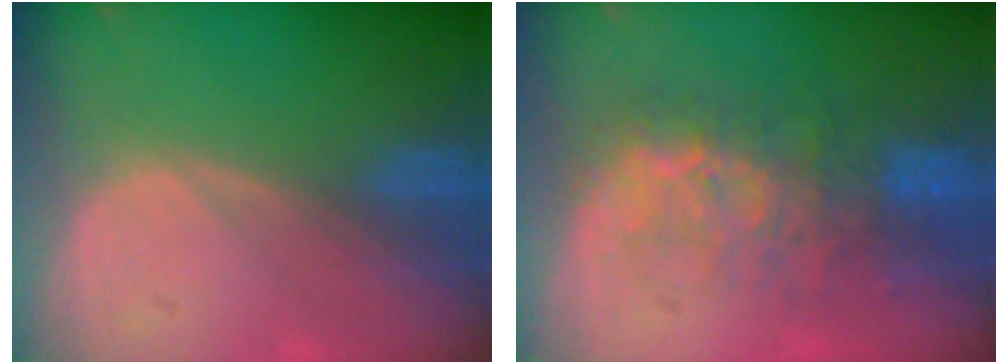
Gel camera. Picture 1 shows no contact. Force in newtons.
{"total": 9.3, "press": 8.4, "slide": 4.1}